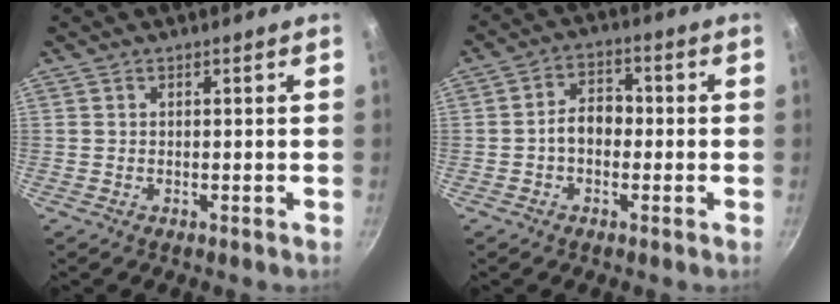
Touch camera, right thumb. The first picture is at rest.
{"total": 5.9, "force": [-0.9, 4.3, 3.9], "torque": [-0.035, 0.025, -0.022]}